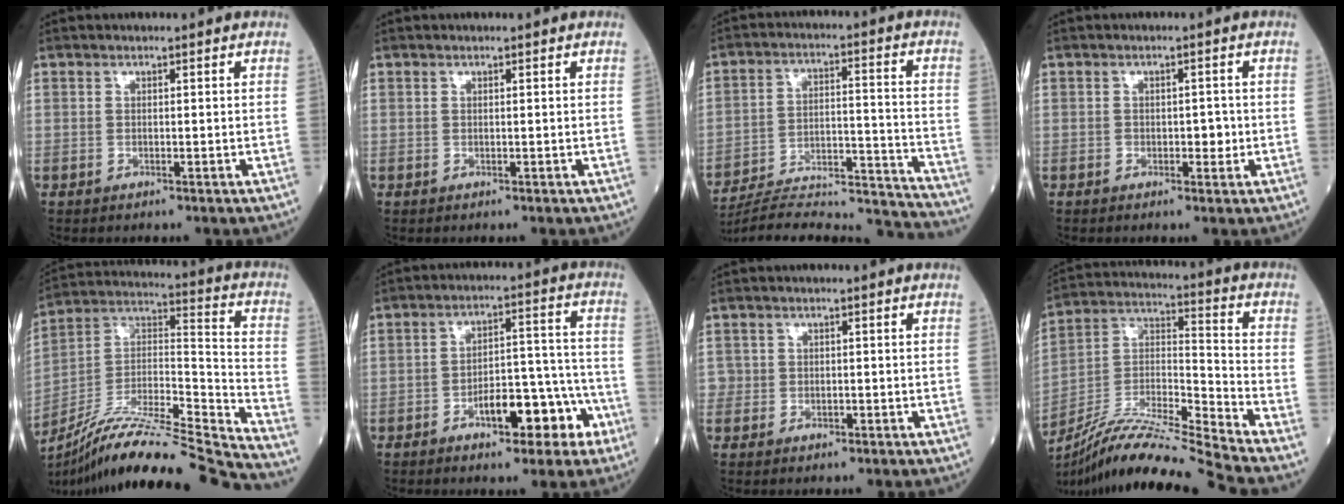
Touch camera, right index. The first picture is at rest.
{"total": 0.0}
{"total": 24.0, "force": [-23.1, 0.7, 6.6], "torque": [-0.088, 0.003, -0.333]}
{"total": 2.2, "force": [-0.4, 1.3, 1.7], "torque": [-0.019, 0.003, -0.004]}
{"total": 27.3, "force": [-24.6, -0.5, 11.7], "torque": [-0.194, -0.013, -0.400]}
{"total": 10.3, "force": [-5.0, 4.2, 7.9], "torque": [-0.112, 0.038, -0.068]}
{"total": 1.6, "force": [-0.4, 1.5, 0.4], "torque": [-0.001, 0.005, -0.006]}
{"total": 17.7, "force": [-16.2, -2.7, 6.6], "torque": [-0.124, 0.015, -0.292]}